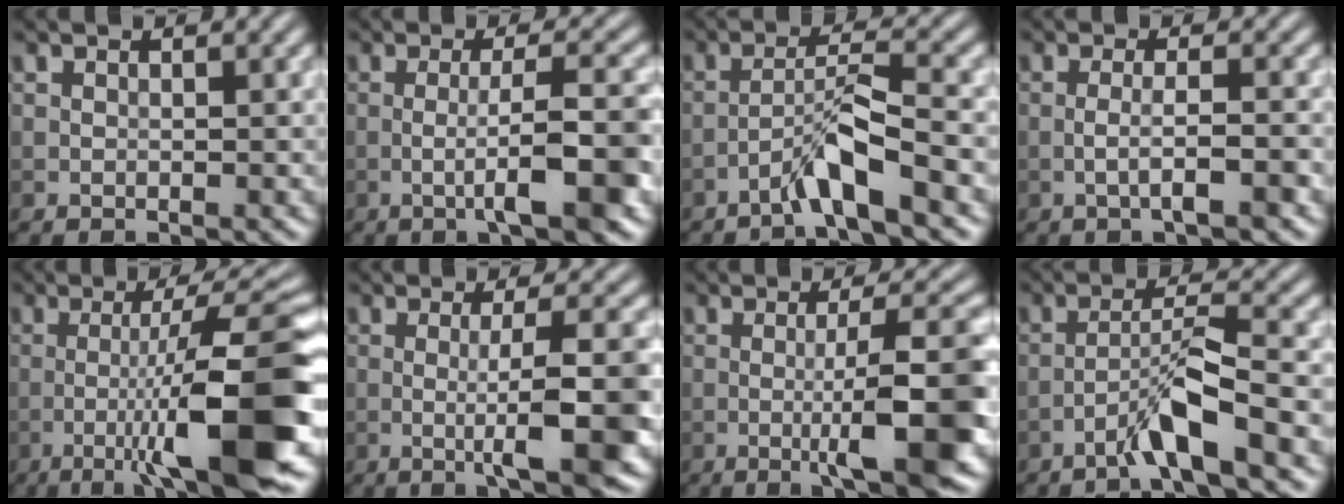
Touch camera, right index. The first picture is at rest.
{"total": 6.2, "force": [-1.7, 0.7, 5.9], "torque": [-0.093, 0.008, -0.031]}
{"total": 3.8, "force": [-2.5, 0.0, 2.8], "torque": [-0.053, 0.019, -0.053]}
{"total": 2.7, "force": [-1.0, 0.3, 2.5], "torque": [-0.042, 0.008, -0.022]}
{"total": 11.9, "force": [-3.4, 1.6, 11.3], "torque": [-0.166, 0.018, -0.051]}
{"total": 7.1, "force": [-1.3, 1.1, 6.9], "torque": [-0.098, 0.002, -0.021]}
{"total": 8.8, "force": [-1.7, 1.5, 8.5], "torque": [-0.115, 0.007, -0.032]}
{"total": 4.1, "force": [-2.6, -0.1, 3.2], "torque": [-0.060, 0.019, -0.055]}